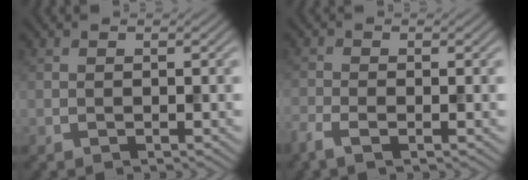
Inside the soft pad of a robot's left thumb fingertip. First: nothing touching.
{"total": 2.5, "force": [-1.6, 0.6, 1.8], "torque": [-0.046, -0.006, -0.041]}